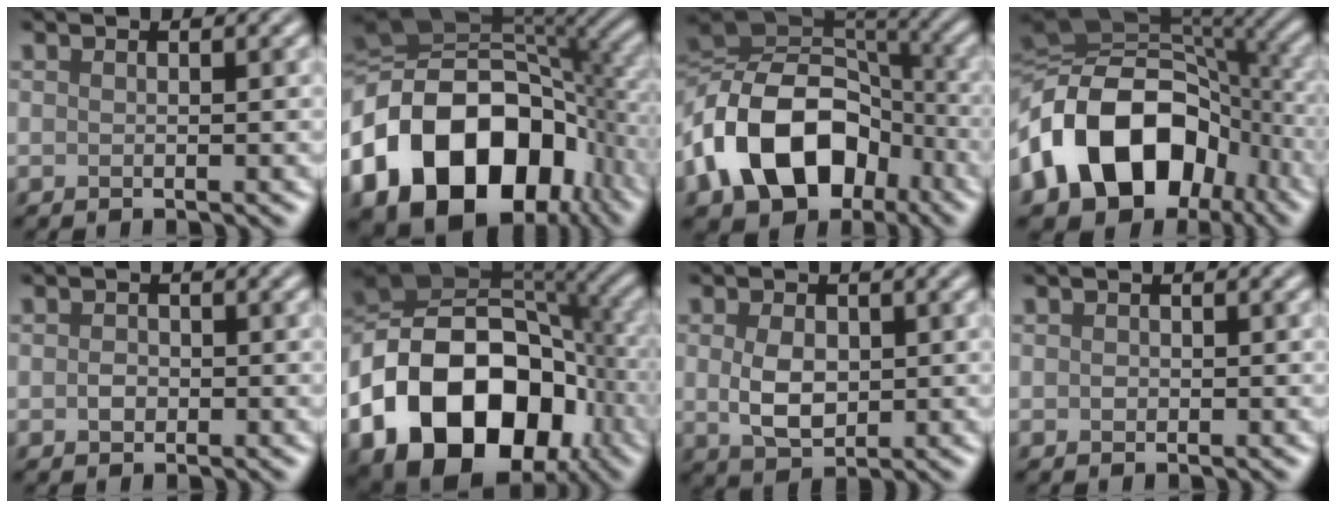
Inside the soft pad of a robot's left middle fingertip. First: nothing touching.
{"total": 18.4, "force": [-5.8, 12.7, 11.9], "torque": [-0.241, -0.002, -0.106]}
{"total": 14.6, "force": [-5.7, 10.0, 9.1], "torque": [-0.176, -0.004, -0.110]}
{"total": 15.9, "force": [-5.3, 11.4, 9.8], "torque": [-0.177, 0.000, -0.101]}
{"total": 1.1, "force": [-0.2, 0.9, 0.6], "torque": [-0.011, -0.002, -0.007]}
{"total": 16.9, "force": [-6.2, 11.6, 10.7], "torque": [-0.200, -0.020, -0.108]}
{"total": 3.9, "force": [0.2, 2.6, 2.8], "torque": [-0.061, -0.003, 0.006]}
{"total": 0.5, "force": [0.0, 0.5, 0.2], "torque": [-0.002, -0.004, -0.001]}